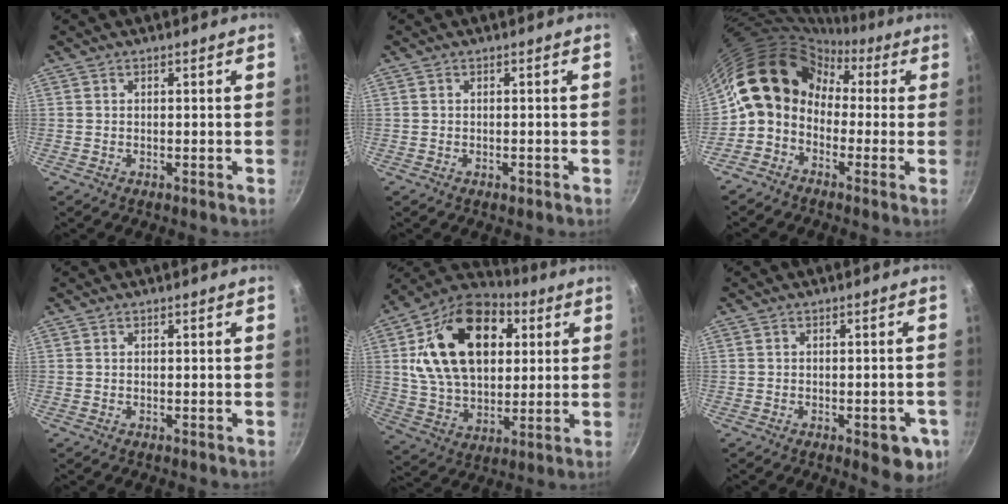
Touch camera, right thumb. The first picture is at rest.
{"total": 1.1, "force": [-0.5, 0.7, 0.7], "torque": [-0.009, 0.003, -0.008]}
{"total": 14.5, "force": [0.0, 12.2, 7.9], "torque": [-0.102, 0.050, -0.025]}
{"total": 0.0}
{"total": 24.8, "force": [6.2, 16.4, 17.6], "torque": [-0.281, 0.004, 0.098]}
{"total": 7.2, "force": [-2.7, 3.1, 5.9], "torque": [-0.045, 0.011, -0.030]}